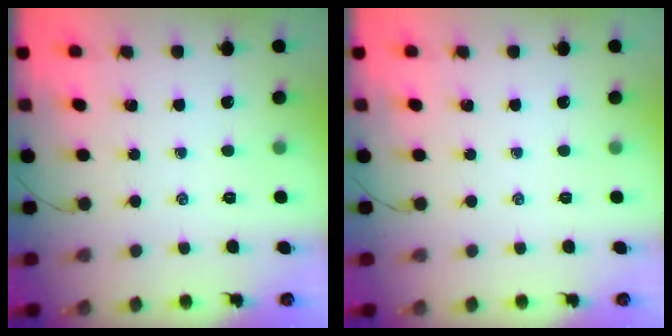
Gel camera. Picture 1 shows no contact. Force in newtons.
{"total": 0.0}